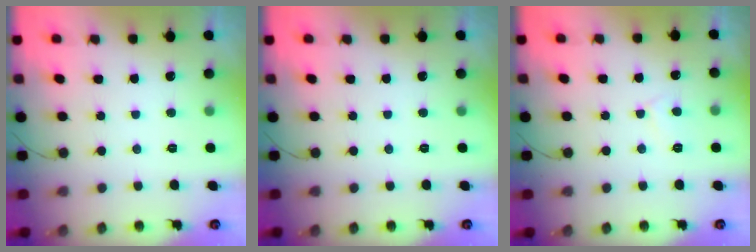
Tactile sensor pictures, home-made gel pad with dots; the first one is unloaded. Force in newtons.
{"total": 0.0}
{"total": 2.9, "press": 2.9, "slide": 0.3}